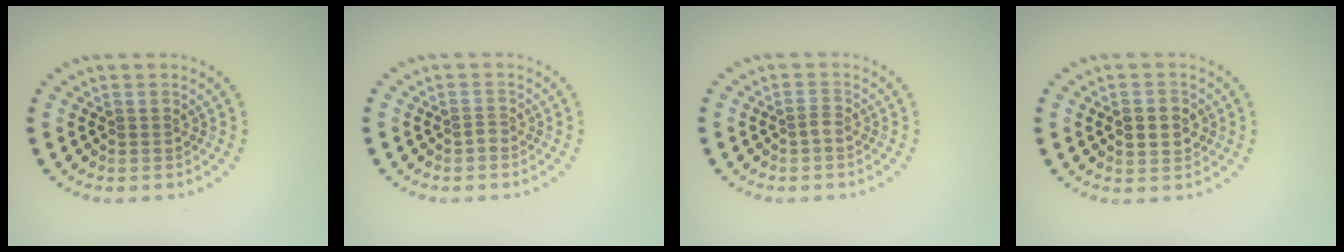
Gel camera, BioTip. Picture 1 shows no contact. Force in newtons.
{"total": 0.8, "press": 0.5, "slide": 0.6}
{"total": 0.9, "press": 0.5, "slide": 0.7}
{"total": 2.6, "press": 2.6, "slide": 0.1}